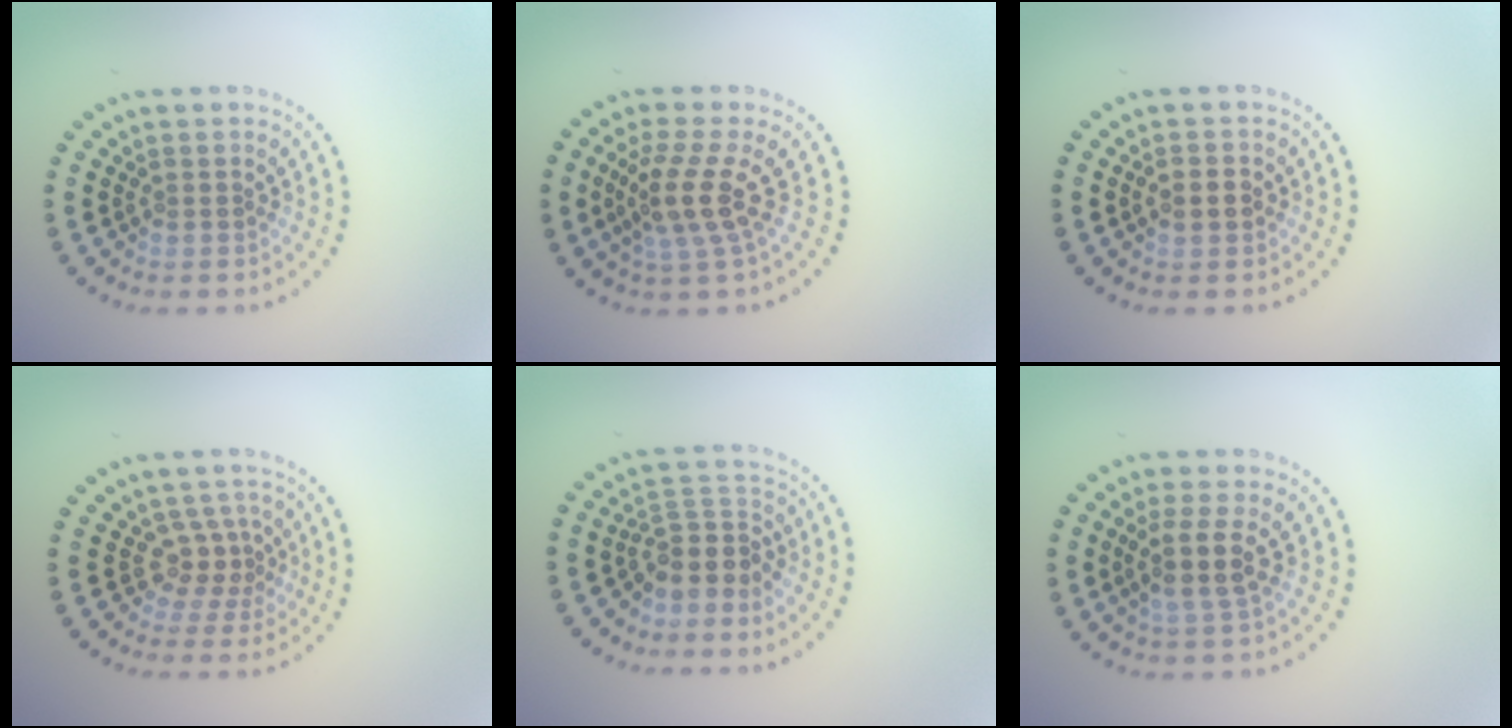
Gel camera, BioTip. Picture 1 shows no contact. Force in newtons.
{"total": 3.8, "press": 3.0, "slide": 2.4}
{"total": 1.8, "press": 1.8, "slide": 0.3}
{"total": 2.5, "press": 1.7, "slide": 1.8}
{"total": 3.3, "press": 2.5, "slide": 2.1}
{"total": 2.9, "press": 2.5, "slide": 1.5}